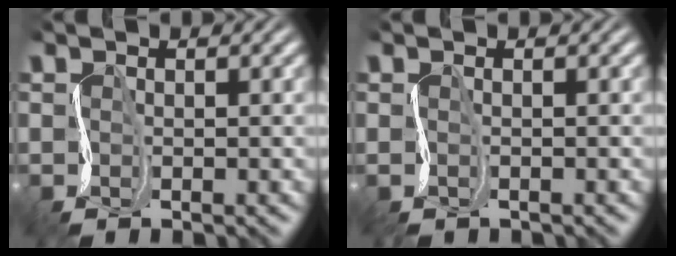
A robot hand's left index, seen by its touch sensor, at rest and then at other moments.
{"total": 0.0}